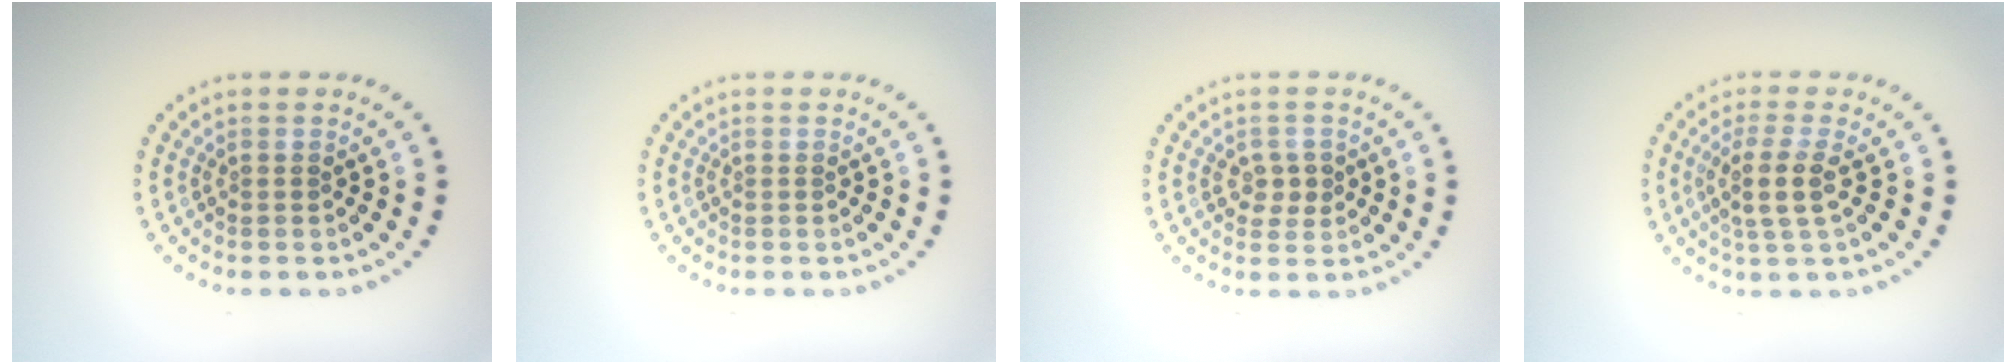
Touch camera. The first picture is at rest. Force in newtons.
{"total": 0.0}
{"total": 1.9, "press": 1.8, "slide": 0.3}
{"total": 2.7, "press": 2.2, "slide": 1.6}